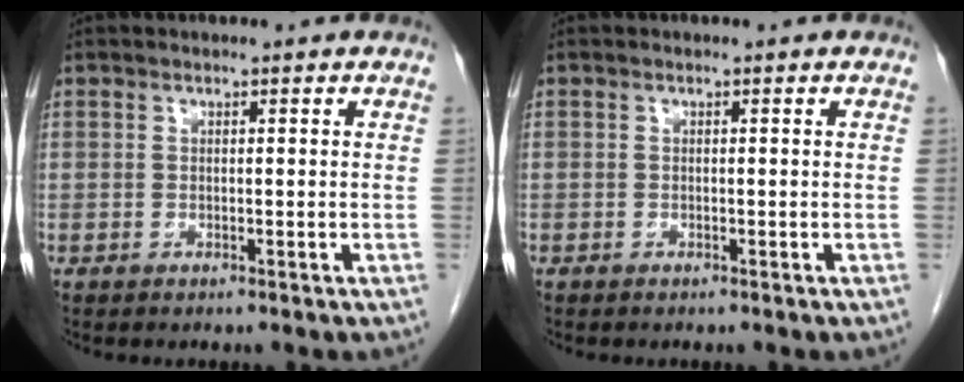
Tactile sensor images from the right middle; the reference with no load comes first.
{"total": 0.0}